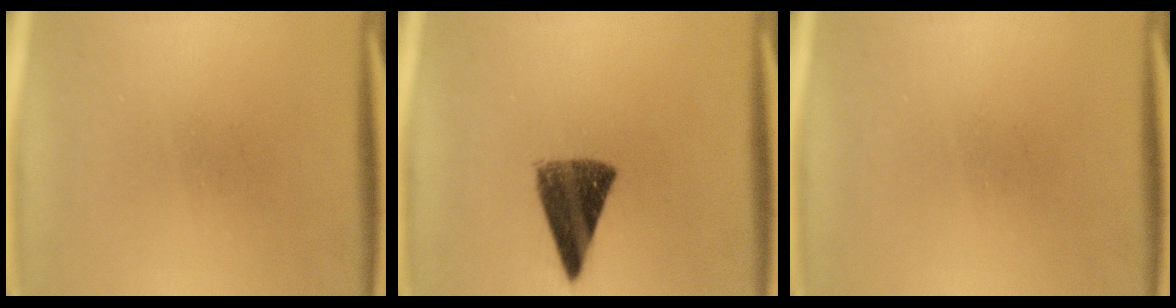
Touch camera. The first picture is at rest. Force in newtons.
{"total": 9.6}
{"total": 0.0}